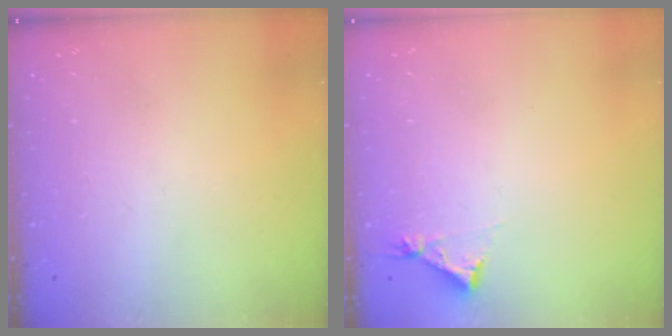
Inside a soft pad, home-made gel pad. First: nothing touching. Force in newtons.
{"total": 4.3, "press": 4.3, "slide": 0.5}